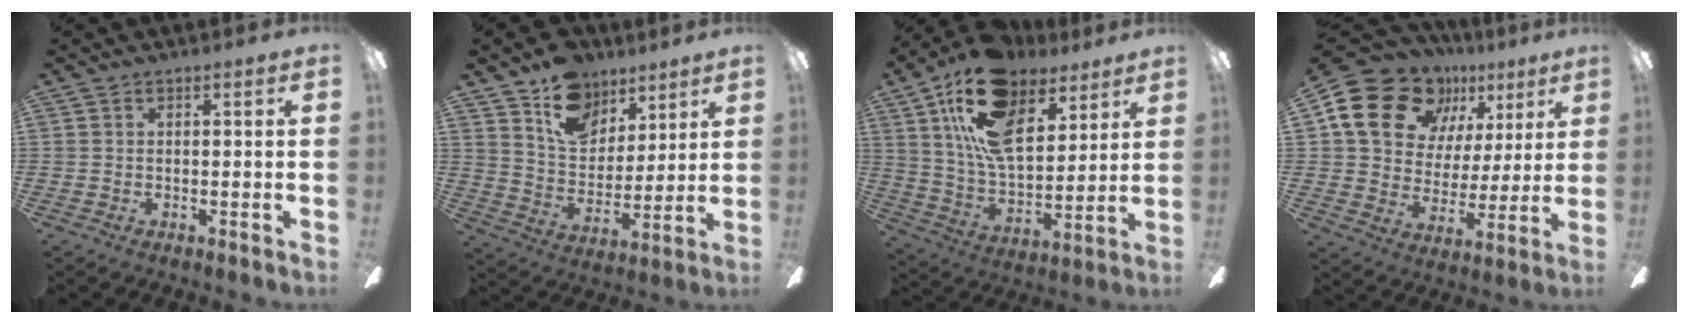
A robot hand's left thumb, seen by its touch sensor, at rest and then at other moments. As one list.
[{"total": 14.7, "force": [9.9, 9.2, 5.8], "torque": [-0.098, -0.049, 0.188]}, {"total": 21.1, "force": [11.8, 11.1, 13.5], "torque": [-0.255, -0.047, 0.211]}, {"total": 19.7, "force": [10.8, 14.1, 8.5], "torque": [-0.151, -0.042, 0.209]}]